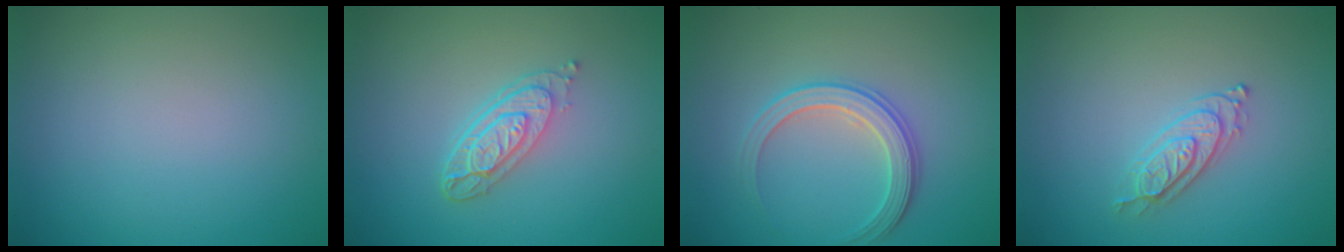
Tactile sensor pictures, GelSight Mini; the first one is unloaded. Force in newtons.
{"total": 3.8, "press": 2.8, "slide": 2.6}
{"total": 3.0, "press": 2.9, "slide": 0.3}
{"total": 2.2, "press": 2.1, "slide": 0.6}